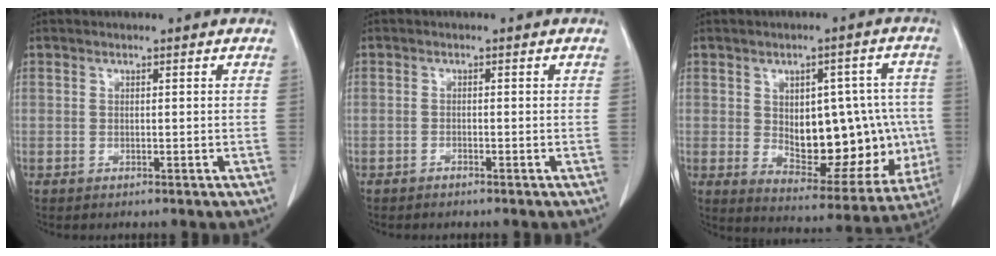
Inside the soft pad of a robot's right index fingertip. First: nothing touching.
{"total": 0.6, "force": [-0.6, 0.1, 0.2], "torque": [-0.008, 0.000, -0.011]}
{"total": 18.3, "force": [-0.6, 9.3, 15.8], "torque": [-0.218, 0.016, 0.023]}